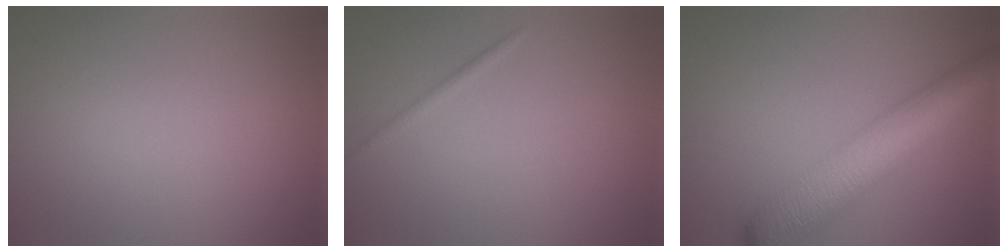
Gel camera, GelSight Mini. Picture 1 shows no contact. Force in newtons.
{"total": 0.7, "press": 0.7, "slide": 0.1}
{"total": 8.6, "press": 8.6, "slide": 0.3}